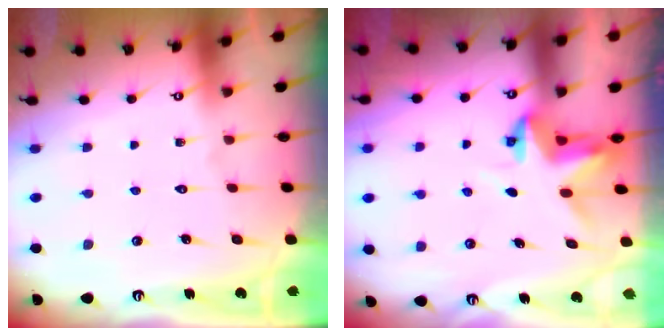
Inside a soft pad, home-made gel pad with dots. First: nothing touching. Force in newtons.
{"total": 3.7, "press": 3.7, "slide": 0.3}